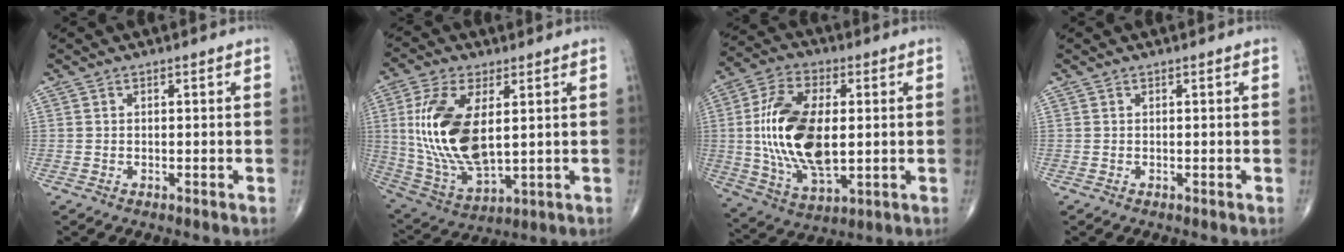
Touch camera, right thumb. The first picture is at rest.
{"total": 17.8, "force": [2.8, 8.8, 15.3], "torque": [-0.313, -0.018, 0.067]}
{"total": 19.0, "force": [0.8, 9.8, 16.2], "torque": [-0.316, -0.006, 0.021]}
{"total": 0.0}